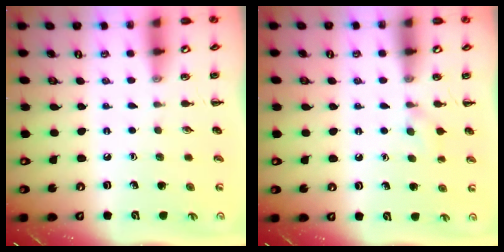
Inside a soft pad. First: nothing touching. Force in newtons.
{"total": 5.4, "press": 5.1, "slide": 1.7}